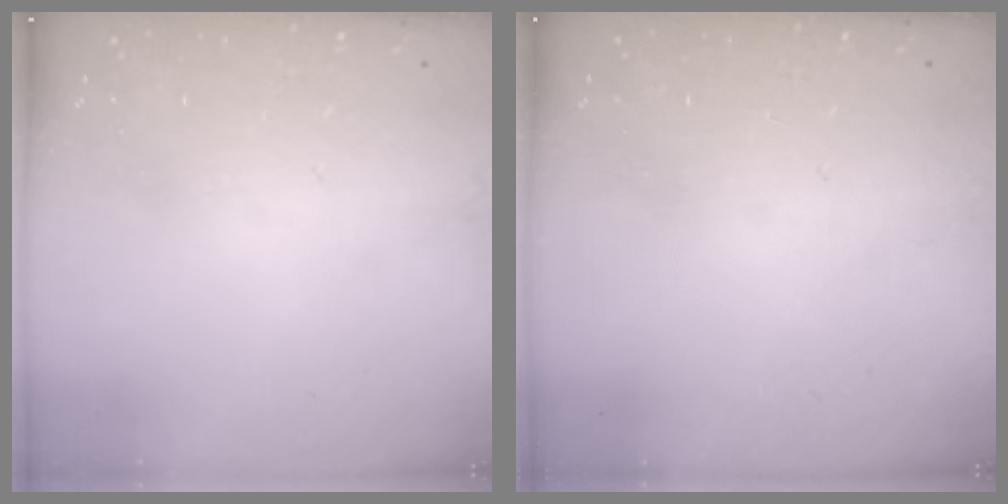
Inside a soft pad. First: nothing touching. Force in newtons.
{"total": 0.0}